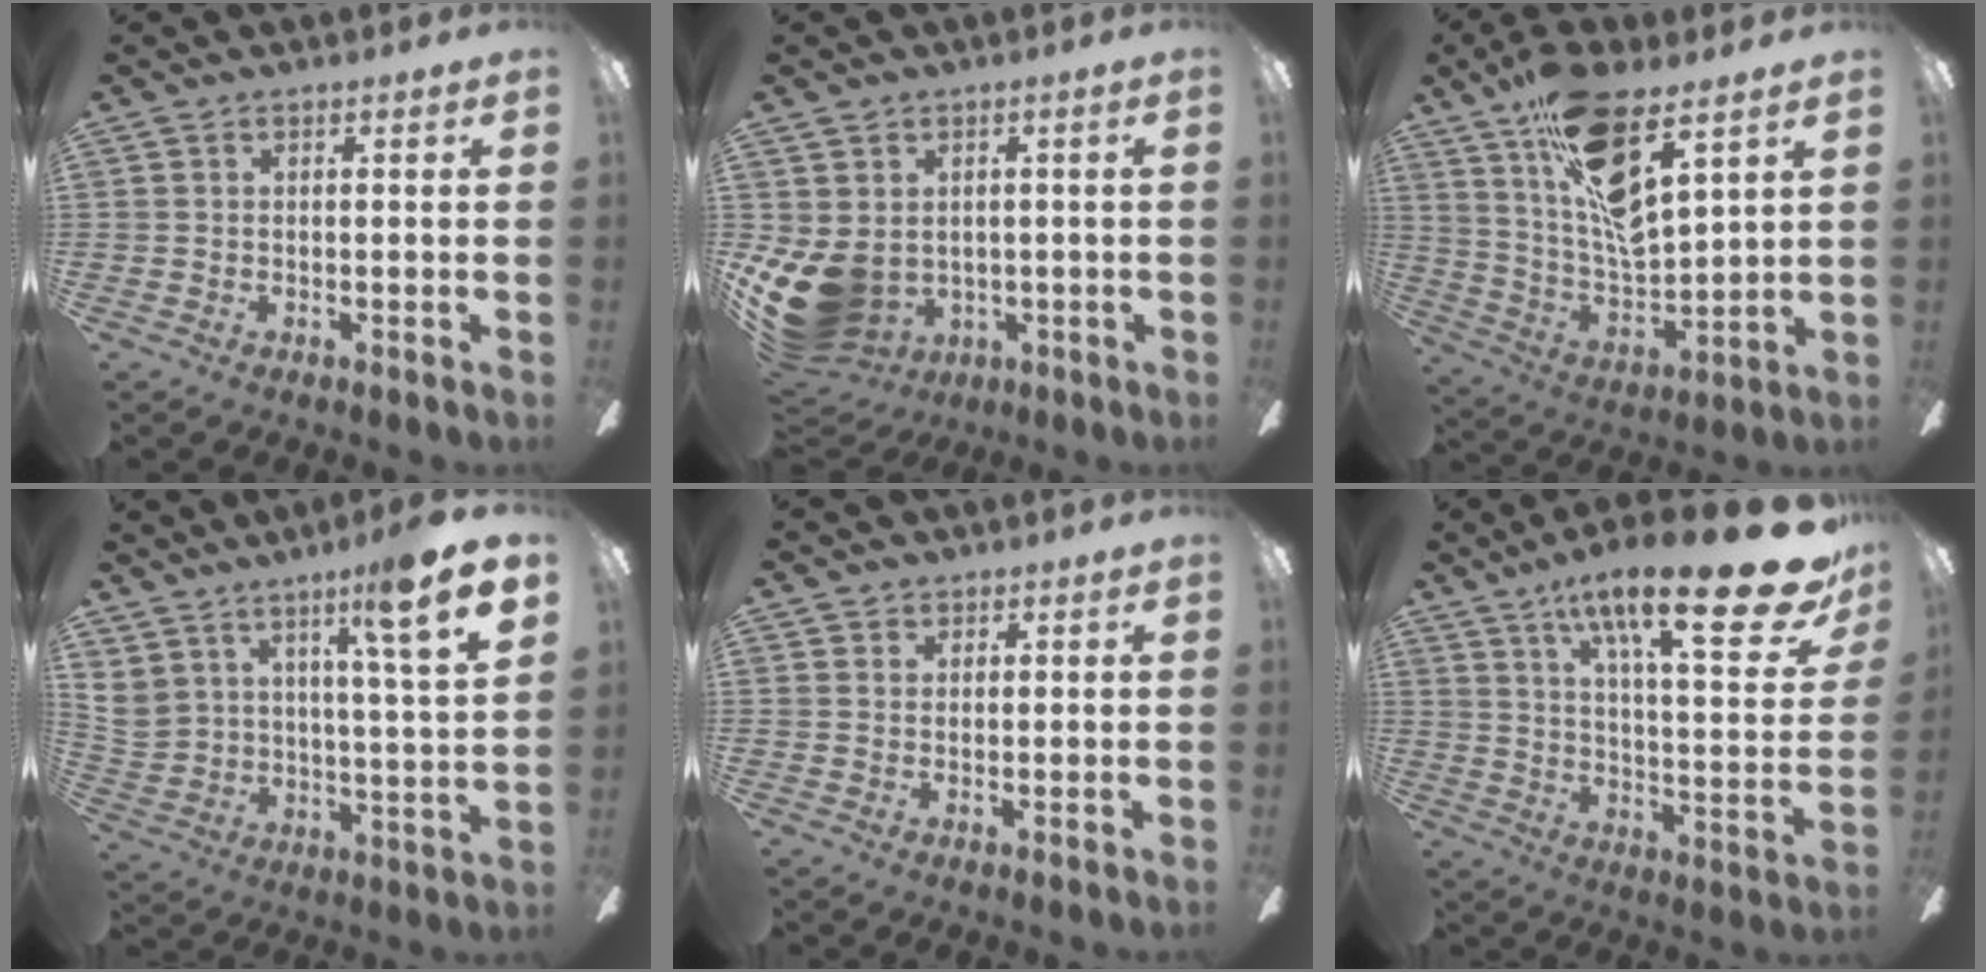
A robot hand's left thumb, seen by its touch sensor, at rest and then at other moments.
{"total": 11.4, "force": [-1.5, 9.2, 6.5], "torque": [-0.161, -0.007, -0.021]}
{"total": 17.5, "force": [10.6, 5.5, 12.8], "torque": [-0.254, -0.058, 0.182]}
{"total": 13.9, "force": [10.5, 2.5, 8.8], "torque": [-0.140, -0.080, 0.167]}
{"total": 1.5, "force": [1.1, 1.0, 0.1], "torque": [0.006, -0.001, 0.018]}
{"total": 26.9, "force": [16.1, 6.4, 20.6], "torque": [-0.314, -0.102, 0.254]}